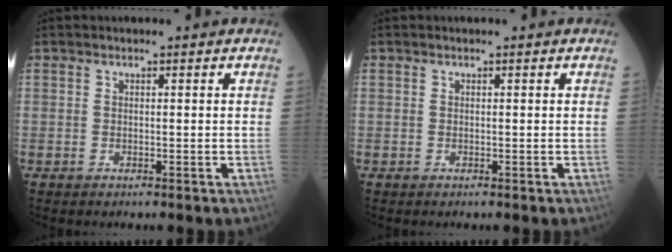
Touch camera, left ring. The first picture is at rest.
{"total": 0.0}